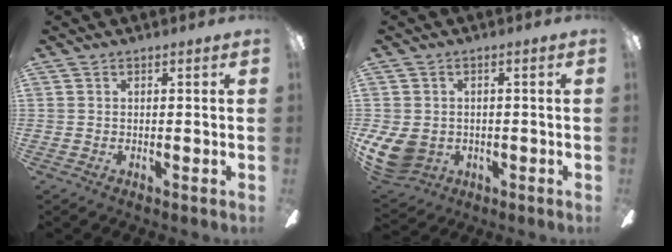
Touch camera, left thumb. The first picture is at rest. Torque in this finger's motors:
{"motor_torque": [-0.43, 0.58, 0.60, -0.22, 0.19]}